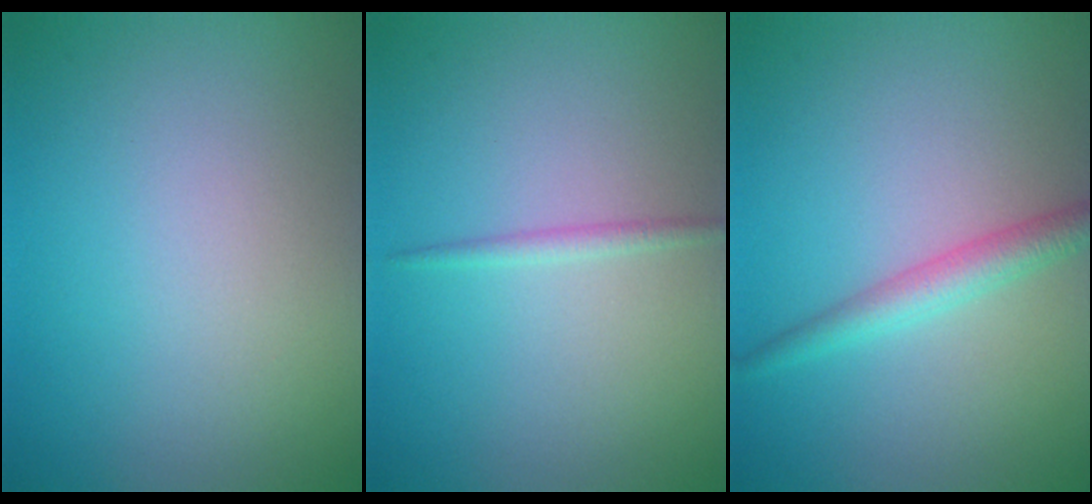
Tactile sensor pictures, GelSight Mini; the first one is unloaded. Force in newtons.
{"total": 1.0, "press": 1.0, "slide": 0.0}
{"total": 2.5, "press": 2.5, "slide": 0.1}